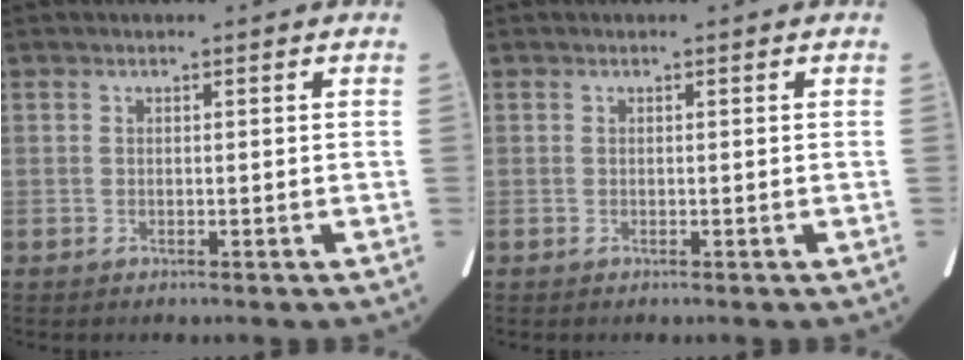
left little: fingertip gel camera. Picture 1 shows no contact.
{"total": 0.0}